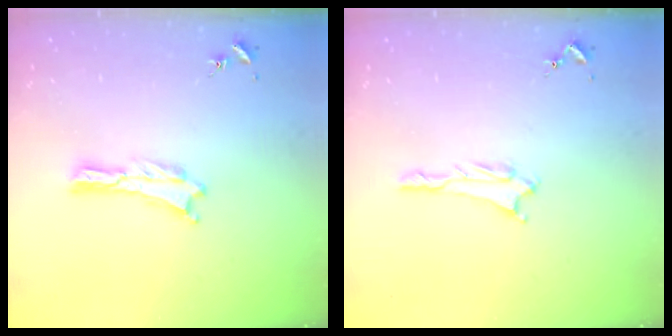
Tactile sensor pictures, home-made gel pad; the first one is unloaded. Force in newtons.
{"total": 1.1, "press": 1.0, "slide": 0.1}